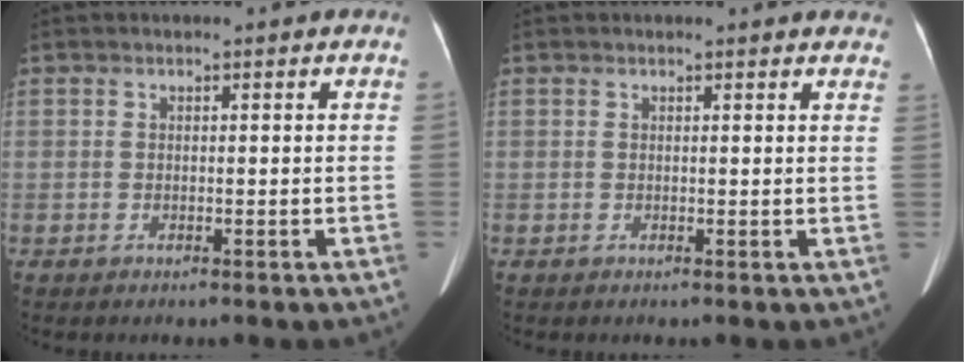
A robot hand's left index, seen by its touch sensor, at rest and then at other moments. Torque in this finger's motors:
{"motor_torque": [-0.09, -0.80, 0.06, 0.05]}